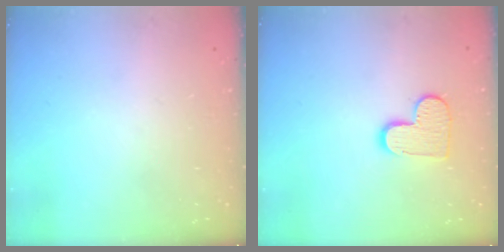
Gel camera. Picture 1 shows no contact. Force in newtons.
{"total": 10.0, "press": 10.0, "slide": 0.7}